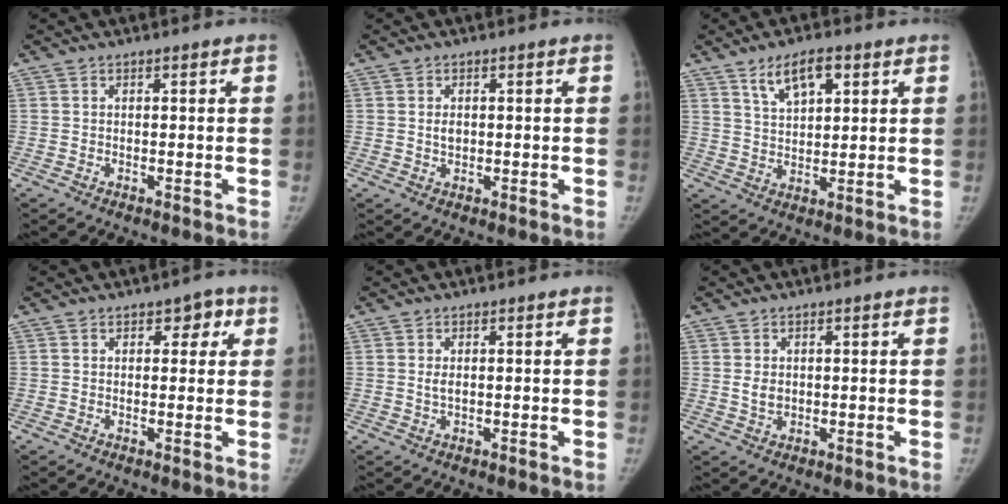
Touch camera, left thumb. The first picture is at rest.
{"total": 1.8, "force": [0.2, 1.3, 1.3], "torque": [-0.018, -0.001, 0.004]}
{"total": 7.7, "force": [4.2, 3.6, 5.4], "torque": [-0.076, -0.017, 0.075]}
{"total": 3.3, "force": [1.6, 2.2, 1.9], "torque": [0.005, -0.002, 0.015]}
{"total": 1.3, "force": [0.2, 0.6, 1.1], "torque": [-0.020, -0.001, 0.006]}
{"total": 2.2, "force": [0.3, 1.7, 1.4], "torque": [-0.018, -0.004, 0.010]}